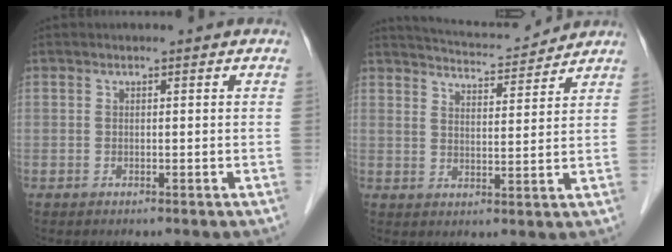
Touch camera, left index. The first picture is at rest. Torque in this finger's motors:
{"motor_torque": [0.45, -0.66, 0.01, 0.01]}